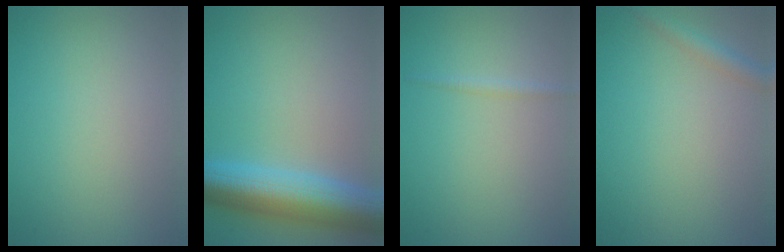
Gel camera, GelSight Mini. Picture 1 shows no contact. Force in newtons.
{"total": 9.2, "press": 9.2, "slide": 0.4}
{"total": 0.8, "press": 0.8, "slide": 0.1}
{"total": 1.8, "press": 1.8, "slide": 0.0}